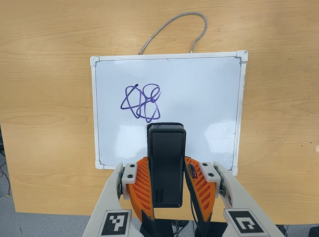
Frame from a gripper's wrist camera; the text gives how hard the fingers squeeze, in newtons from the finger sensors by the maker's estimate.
{"total": 3.2, "left": 1.8, "right": 4.6}